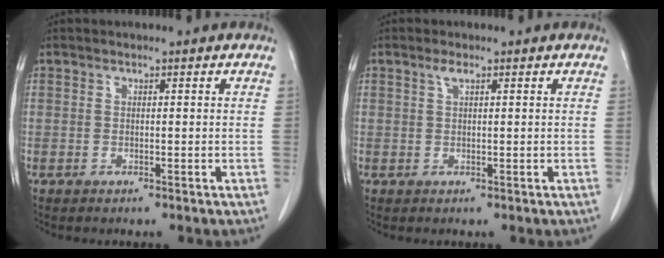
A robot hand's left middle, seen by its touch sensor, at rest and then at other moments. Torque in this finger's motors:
{"motor_torque": [0.43, -0.36, -0.06, -0.01]}